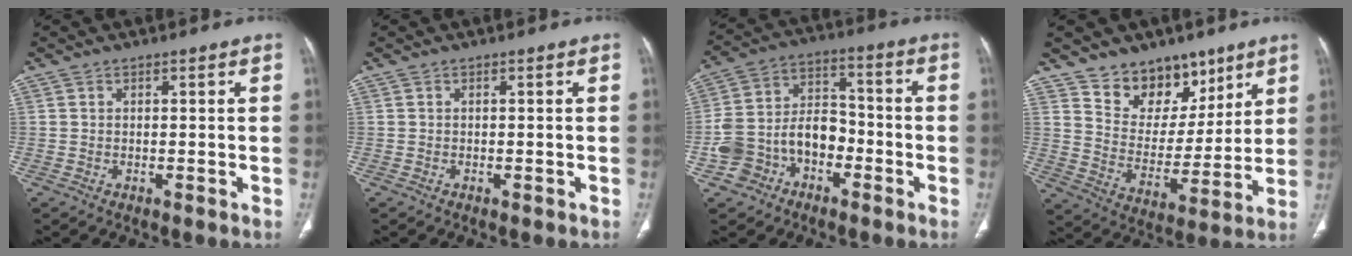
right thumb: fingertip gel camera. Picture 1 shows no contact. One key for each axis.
{"total": 0.0}
{"total": 12.9, "fx": -5.2, "fy": 9.3, "fz": 7.3, "tx": -0.115, "ty": 0.065, "tz": -0.095}
{"total": 13.5, "fx": 9.5, "fy": 8.4, "fz": 4.8, "tx": -0.025, "ty": -0.065, "tz": 0.173}